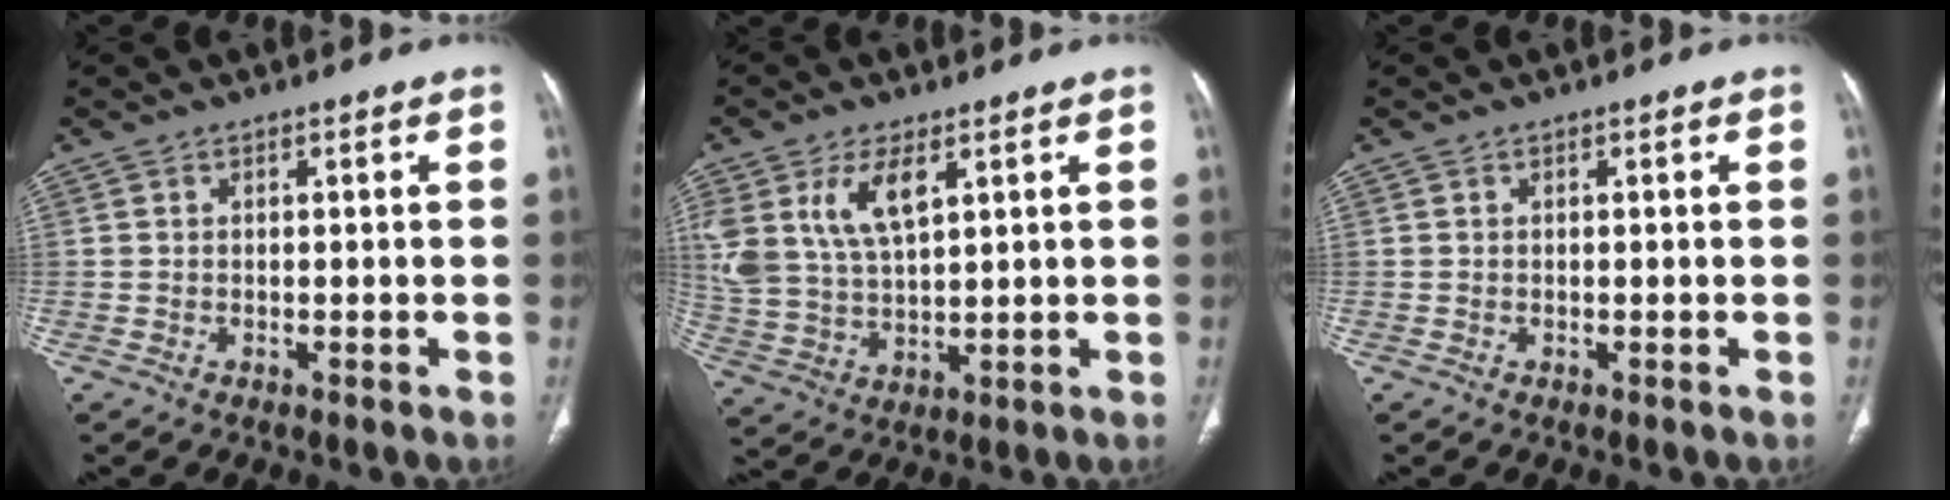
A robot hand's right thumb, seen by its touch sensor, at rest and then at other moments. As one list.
[{"total": 11.8, "force": [5.2, 5.9, 8.8], "torque": [-0.181, -0.014, 0.112]}, {"total": 0.0}]